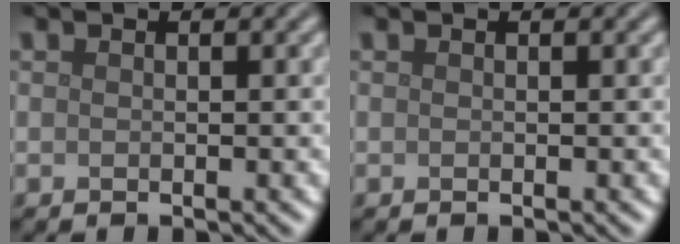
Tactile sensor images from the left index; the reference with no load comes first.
{"total": 0.0}